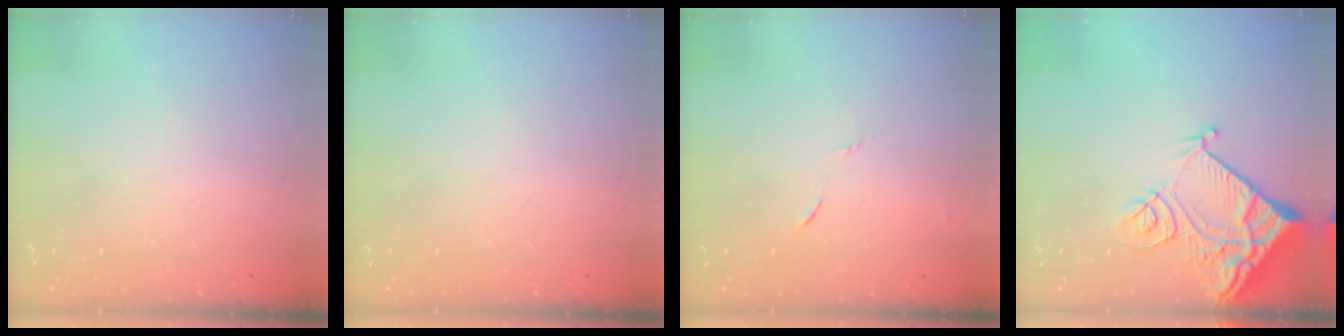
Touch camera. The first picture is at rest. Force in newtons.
{"total": 0.0}
{"total": 5.9, "press": 5.9, "slide": 0.6}
{"total": 13.6, "press": 13.5, "slide": 1.7}